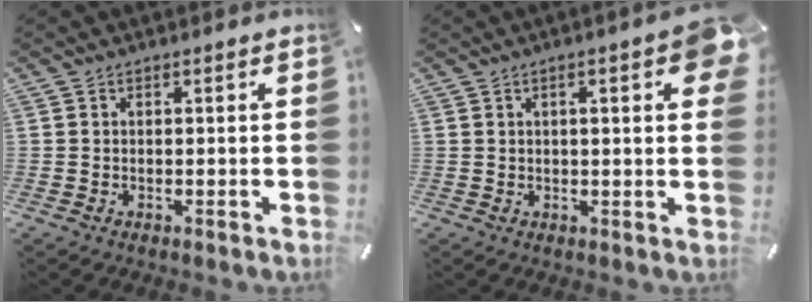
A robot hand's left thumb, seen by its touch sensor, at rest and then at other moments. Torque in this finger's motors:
{"motor_torque": [0.63, 0.80, 1.57, -1.21, 0.09]}